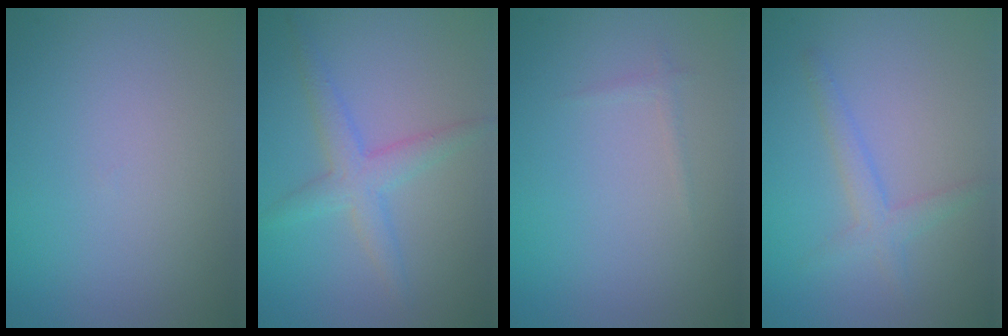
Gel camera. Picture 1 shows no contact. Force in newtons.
{"total": 3.0, "press": 3.0, "slide": 0.2}
{"total": 0.6, "press": 0.6, "slide": 0.0}
{"total": 2.0, "press": 2.0, "slide": 0.1}